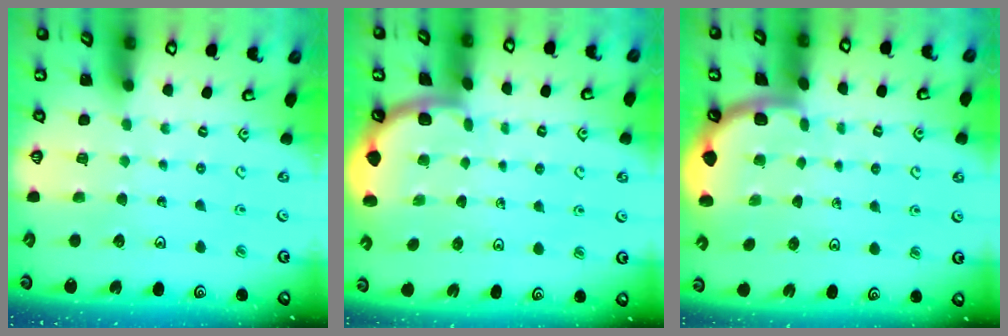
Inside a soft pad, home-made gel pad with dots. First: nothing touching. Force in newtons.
{"total": 1.8, "press": 1.8, "slide": 0.1}
{"total": 1.8, "press": 1.8, "slide": 0.1}